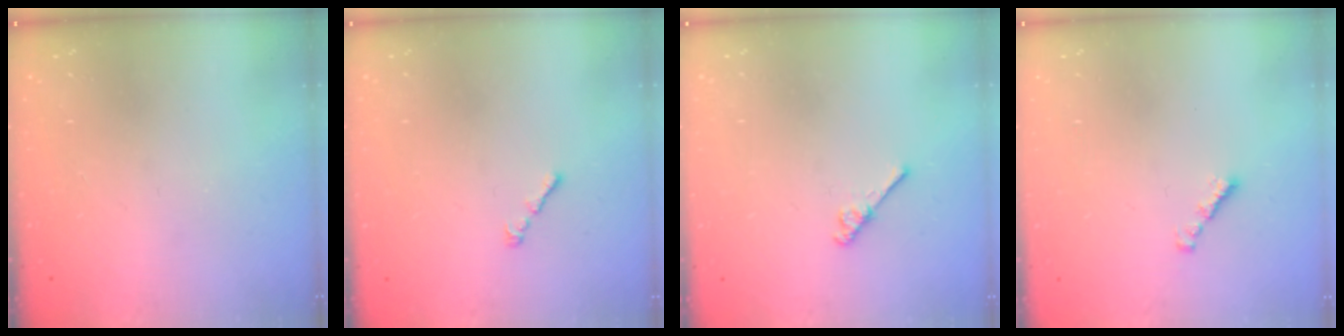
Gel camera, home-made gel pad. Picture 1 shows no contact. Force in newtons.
{"total": 1.0, "press": 0.9, "slide": 0.5}
{"total": 4.2, "press": 4.2, "slide": 0.6}
{"total": 1.0, "press": 0.8, "slide": 0.5}